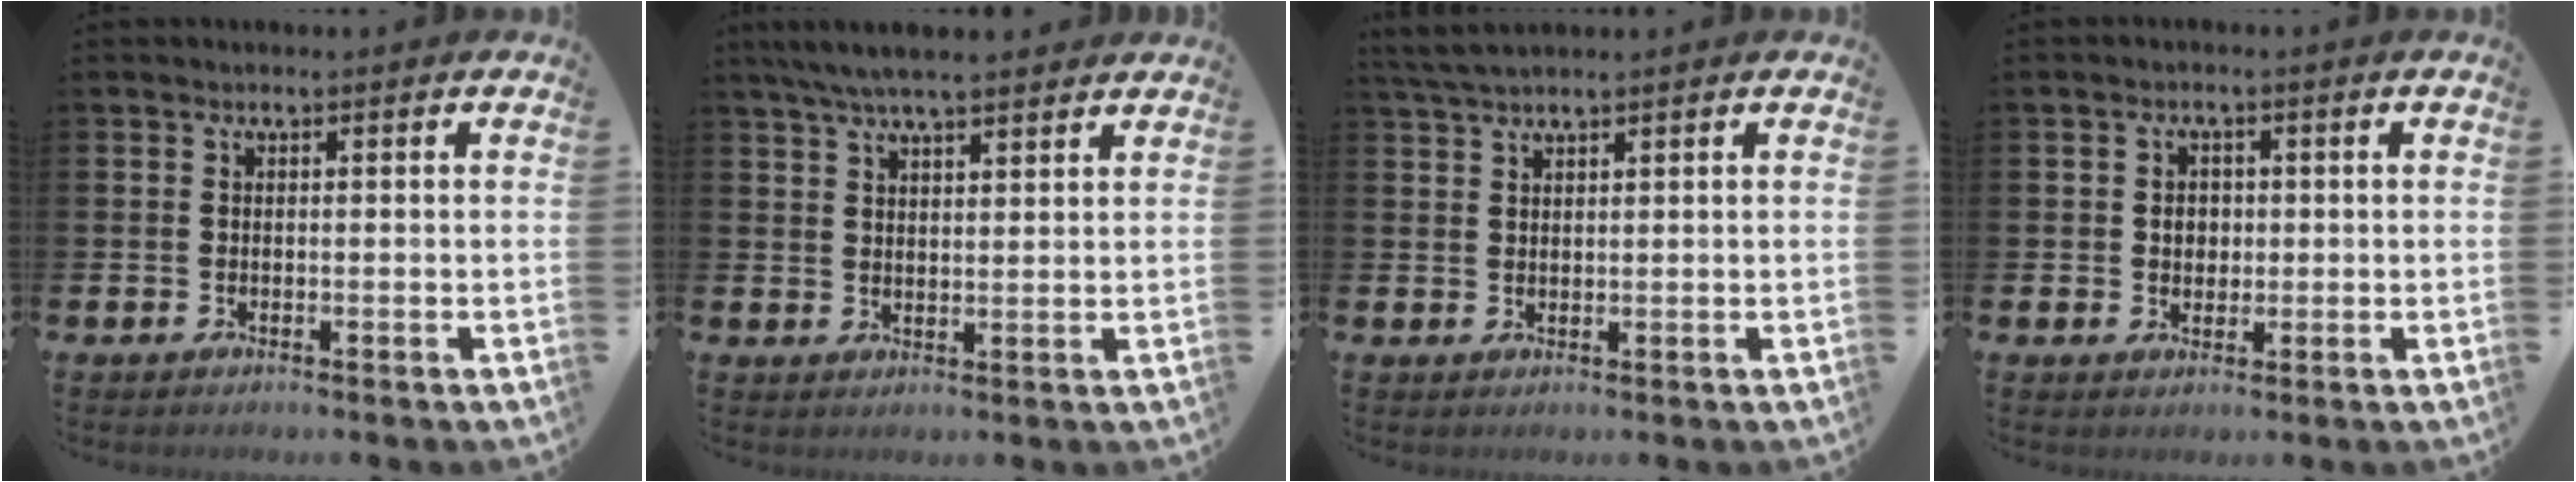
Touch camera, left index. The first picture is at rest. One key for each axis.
{"total": 5.7, "fx": 5.2, "fy": 0.9, "fz": 2.1, "tx": -0.051, "ty": -0.013, "tz": 0.095}
{"total": 2.8, "fx": 2.6, "fy": 0.3, "fz": 1.1, "tx": -0.028, "ty": -0.001, "tz": 0.049}
{"total": 2.3, "fx": 0.3, "fy": 2.0, "fz": 1.1, "tx": -0.005, "ty": 0.002, "tz": -0.001}